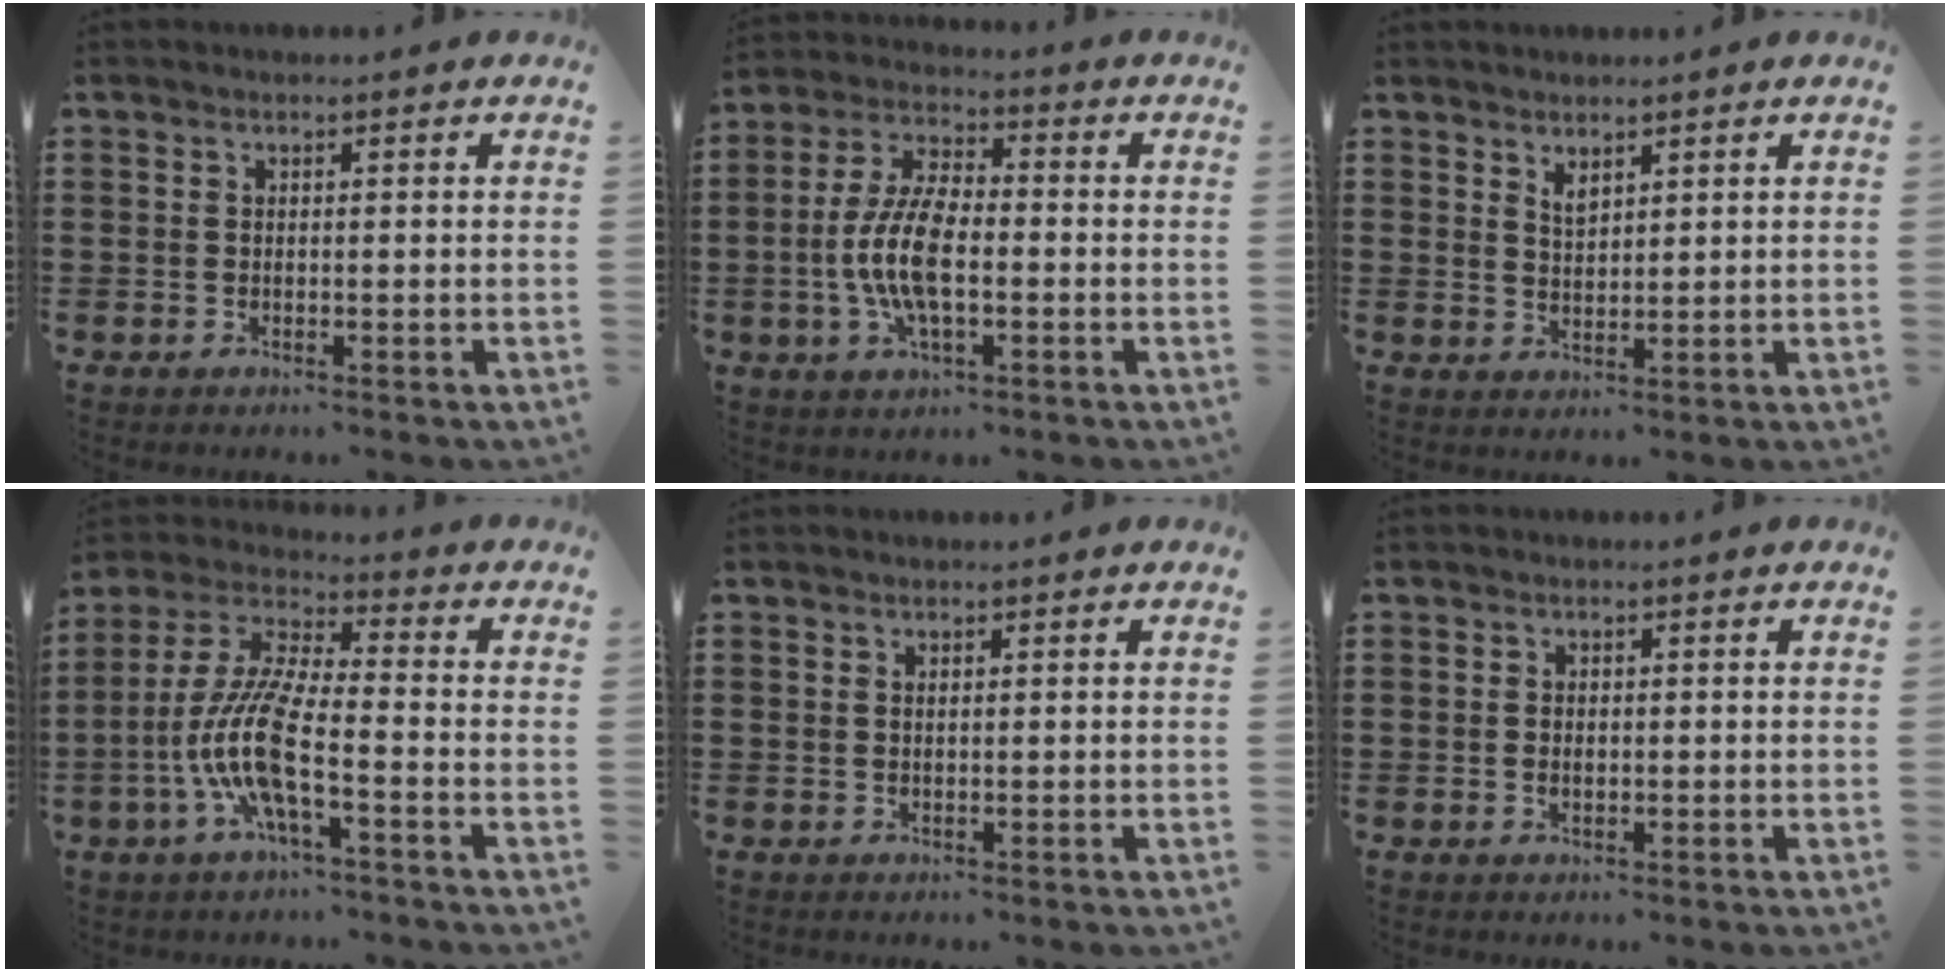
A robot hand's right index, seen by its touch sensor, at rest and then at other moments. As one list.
[{"total": 9.2, "force": [-1.6, 3.9, 8.2], "torque": [-0.198, -0.009, -0.041]}, {"total": 2.0, "force": [1.7, 0.6, 0.9], "torque": [-0.020, 0.000, 0.033]}, {"total": 10.6, "force": [-4.1, 2.3, 9.5], "torque": [-0.229, -0.015, -0.087]}, {"total": 0.5, "force": [0.2, 0.1, 0.5], "torque": [-0.012, -0.003, 0.005]}, {"total": 1.1, "force": [-0.1, 0.7, 0.8], "torque": [-0.016, 0.005, -0.002]}]